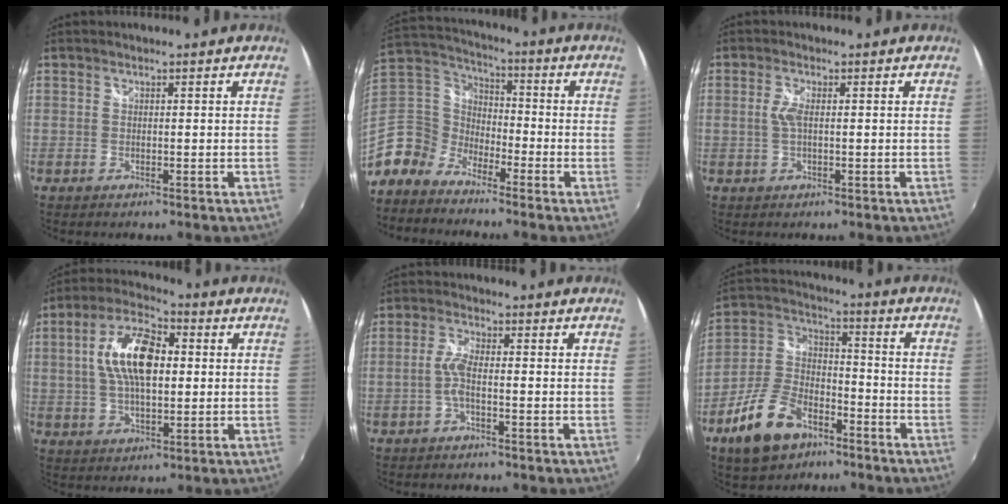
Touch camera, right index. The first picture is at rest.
{"total": 11.1, "force": [-7.3, 7.9, 2.4], "torque": [-0.089, 0.028, -0.170]}
{"total": 2.5, "force": [0.1, 0.7, 2.4], "torque": [-0.050, -0.001, 0.001]}
{"total": 13.0, "force": [1.7, 6.1, 11.3], "torque": [-0.216, 0.020, 0.026]}
{"total": 3.3, "force": [-1.0, 0.6, 3.1], "torque": [-0.071, 0.005, -0.021]}
{"total": 14.1, "force": [-8.5, 7.7, 8.2], "torque": [-0.183, 0.012, -0.151]}